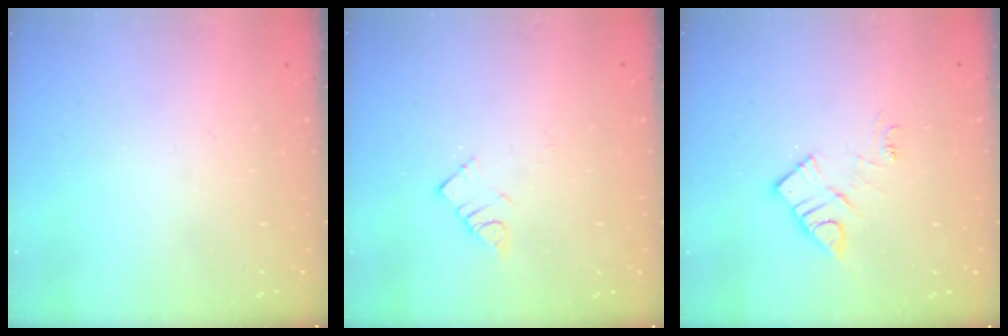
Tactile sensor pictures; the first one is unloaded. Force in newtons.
{"total": 3.7, "press": 3.7, "slide": 0.0}
{"total": 8.8, "press": 8.8, "slide": 0.2}